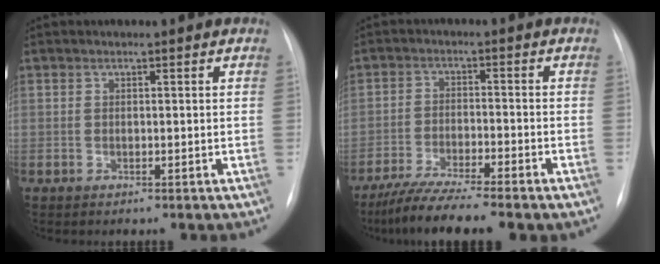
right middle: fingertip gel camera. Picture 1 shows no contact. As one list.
[{"total": 8.5, "force": [-6.9, 0.0, 4.9], "torque": [-0.087, -0.026, -0.119]}]